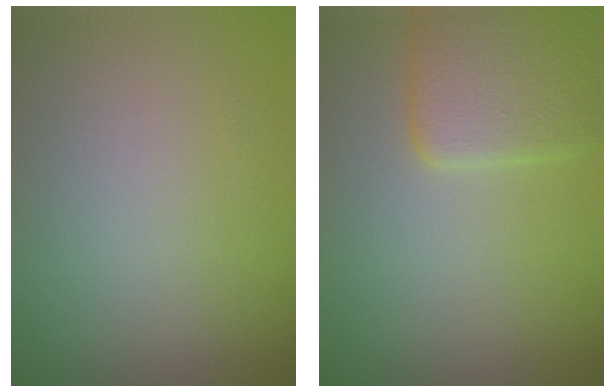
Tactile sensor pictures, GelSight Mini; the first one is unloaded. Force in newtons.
{"total": 3.9, "press": 3.9, "slide": 0.2}